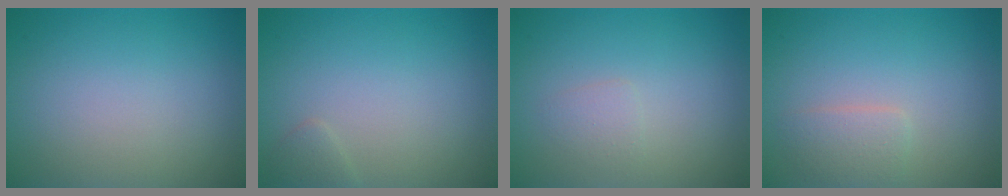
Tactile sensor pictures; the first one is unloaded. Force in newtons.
{"total": 0.8, "press": 0.8, "slide": 0.0}
{"total": 1.1, "press": 1.1, "slide": 0.0}
{"total": 1.8, "press": 1.8, "slide": 0.0}